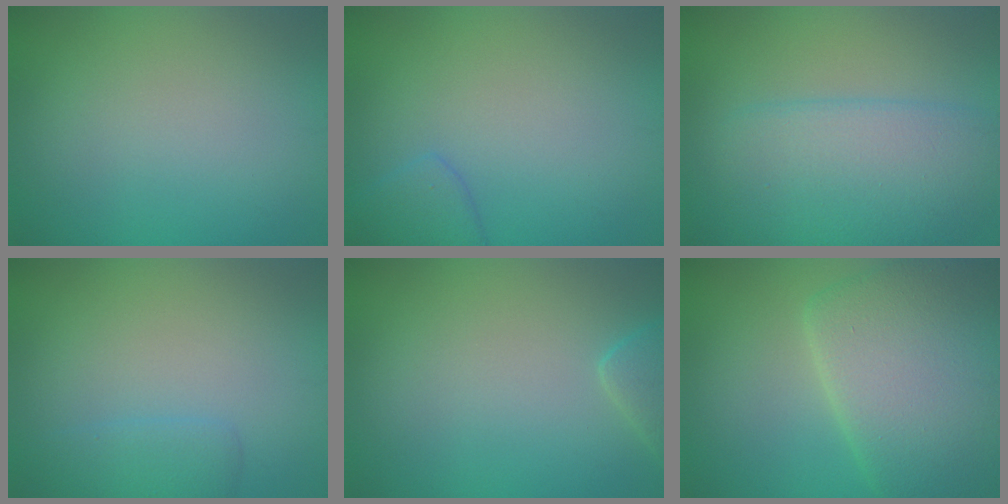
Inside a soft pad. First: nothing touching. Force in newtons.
{"total": 2.4, "press": 2.4, "slide": 0.2}
{"total": 6.3, "press": 6.3, "slide": 0.2}
{"total": 1.8, "press": 1.8, "slide": 0.2}
{"total": 2.0, "press": 2.0, "slide": 0.2}
{"total": 9.5, "press": 9.5, "slide": 0.7}